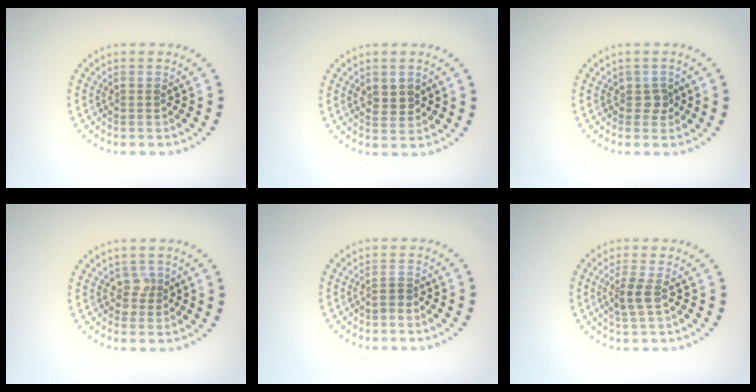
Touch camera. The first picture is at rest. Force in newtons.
{"total": 1.7, "press": 1.7, "slide": 0.6}
{"total": 1.3, "press": 1.1, "slide": 0.7}
{"total": 1.5, "press": 1.2, "slide": 1.0}
{"total": 0.7, "press": 0.5, "slide": 0.6}
{"total": 2.1, "press": 1.9, "slide": 0.7}